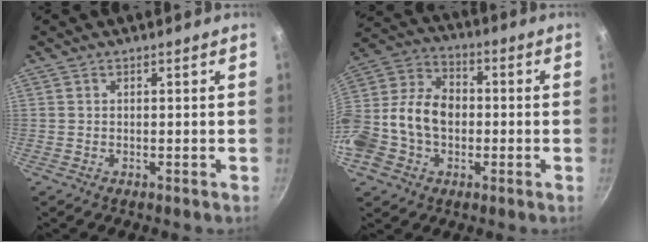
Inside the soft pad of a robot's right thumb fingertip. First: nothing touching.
{"total": 19.6, "force": [-2.7, 14.9, 12.6], "torque": [-0.246, 0.058, -0.054]}